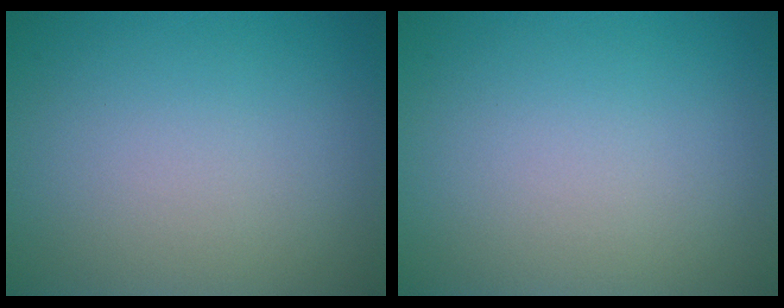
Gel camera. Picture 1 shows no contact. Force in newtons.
{"total": 0.0}